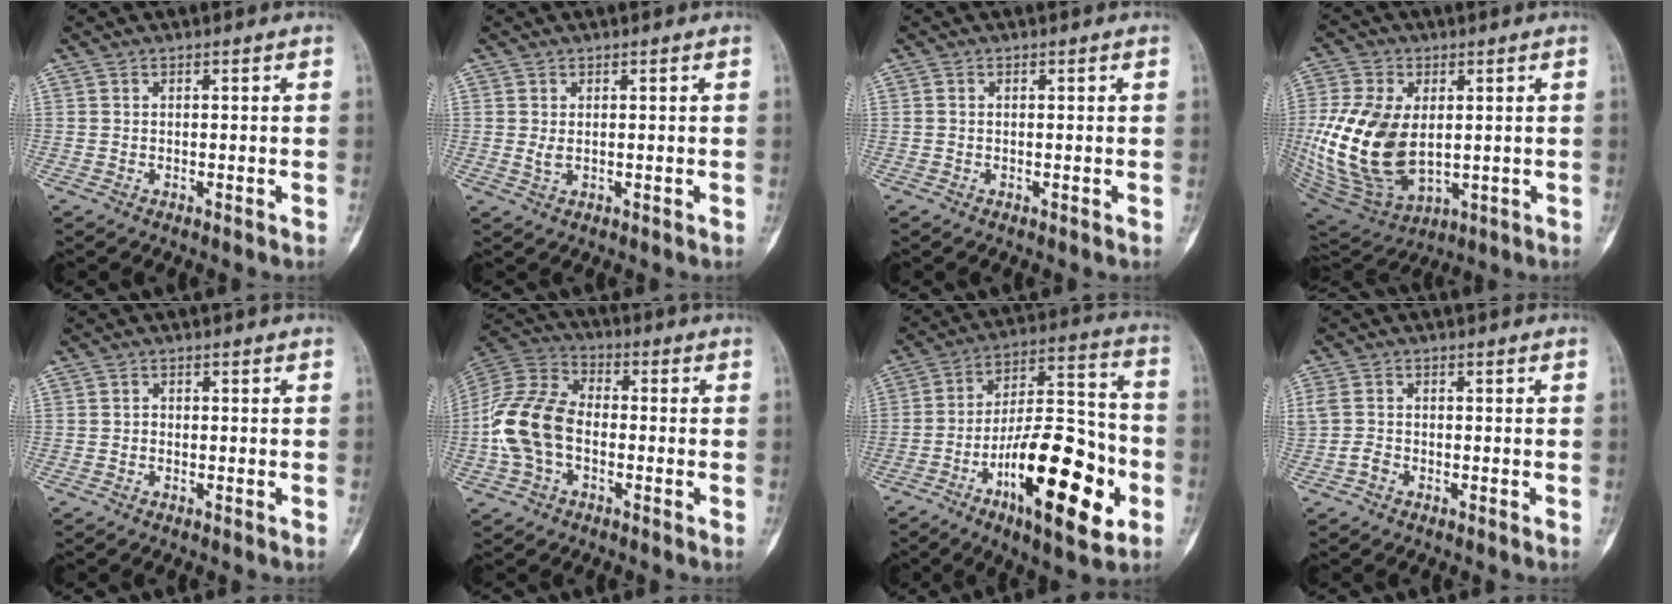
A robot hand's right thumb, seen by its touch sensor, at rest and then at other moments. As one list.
[{"total": 1.5, "force": [0.2, 0.8, 1.2], "torque": [-0.024, -0.002, 0.010]}, {"total": 0.0}, {"total": 19.9, "force": [0.4, 12.5, 15.4], "torque": [-0.310, -0.021, 0.027]}, {"total": 0.7, "force": [-0.2, 0.6, 0.3], "torque": [0.005, 0.003, -0.008]}, {"total": 14.5, "force": [-2.5, 9.6, 10.5], "torque": [-0.213, 0.037, -0.055]}, {"total": 23.8, "force": [-8.8, 8.7, 20.4], "torque": [-0.322, 0.046, -0.139]}, {"total": 3.5, "force": [-1.1, 2.8, 1.8], "torque": [-0.045, 0.017, -0.019]}]